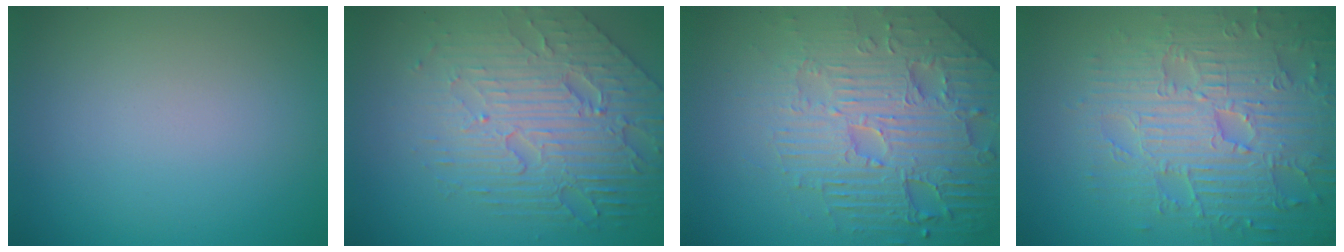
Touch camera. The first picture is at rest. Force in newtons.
{"total": 7.9, "press": 5.4, "slide": 5.8}
{"total": 8.5, "press": 6.0, "slide": 6.0}
{"total": 7.9, "press": 6.1, "slide": 5.1}